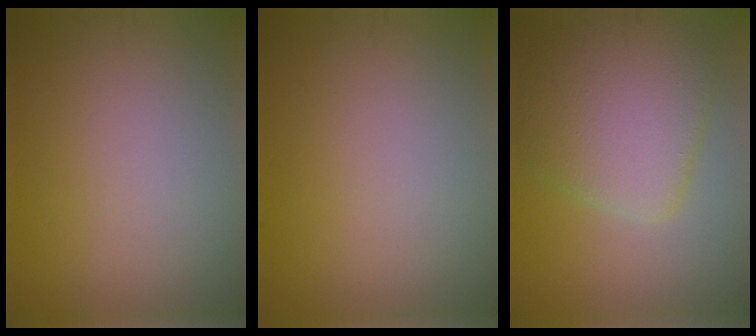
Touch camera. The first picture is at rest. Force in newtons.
{"total": 0.0}
{"total": 7.3, "press": 7.3, "slide": 0.2}